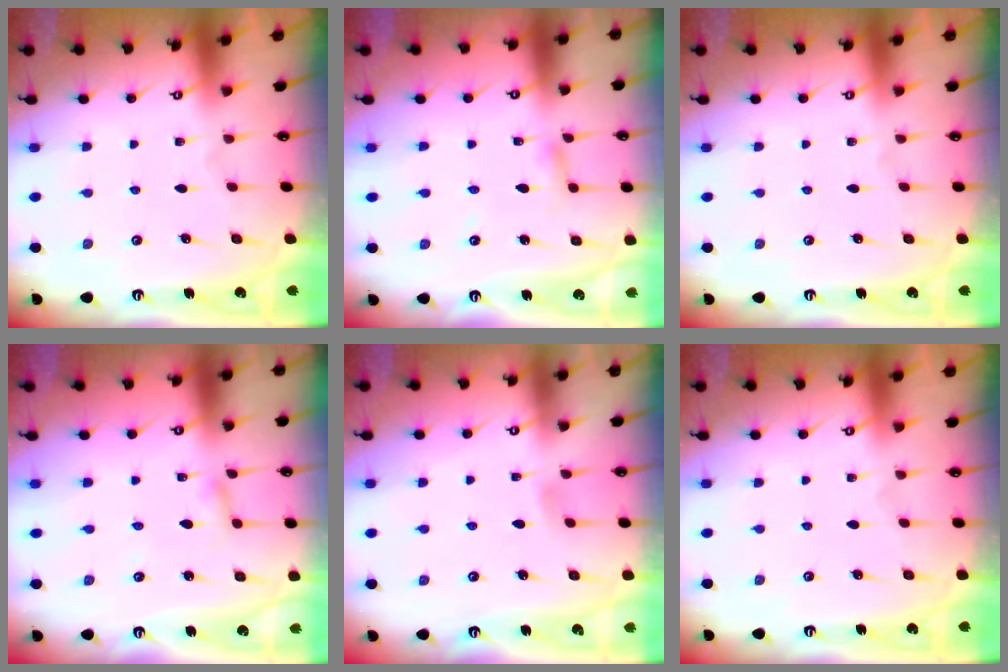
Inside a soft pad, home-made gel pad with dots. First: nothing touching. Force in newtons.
{"total": 2.8, "press": 2.8, "slide": 0.2}
{"total": 0.0}
{"total": 2.0, "press": 2.0, "slide": 0.2}
{"total": 2.9, "press": 2.9, "slide": 0.5}
{"total": 0.0}